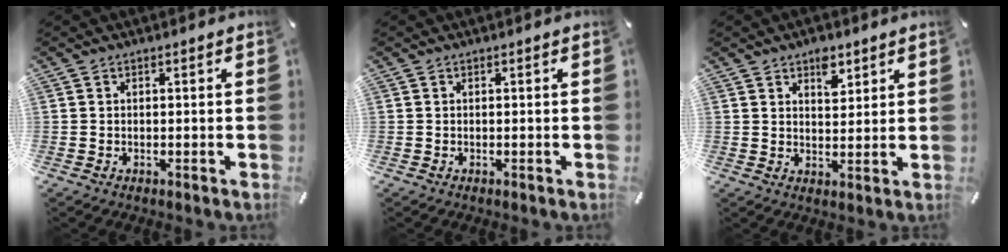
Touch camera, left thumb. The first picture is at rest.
{"total": 0.0}
{"total": 5.3, "force": [3.5, 3.1, 2.5], "torque": [-0.011, -0.022, 0.055]}